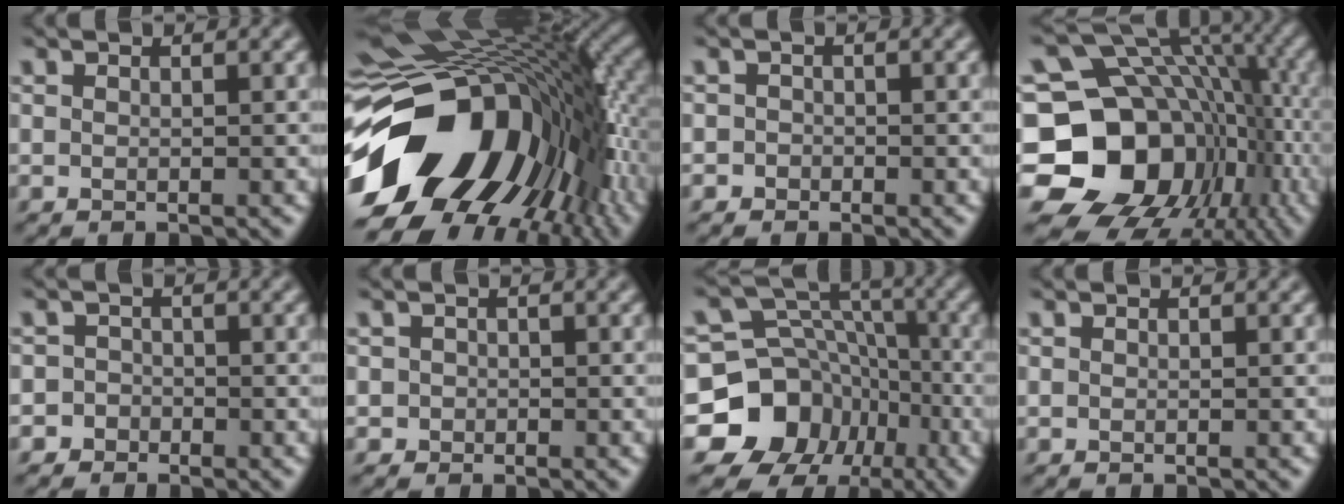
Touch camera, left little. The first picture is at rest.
{"total": 17.8, "force": [-4.7, 11.7, 12.6], "torque": [-0.229, -0.008, -0.092]}
{"total": 1.0, "force": [-0.5, 0.9, -0.1], "torque": [0.015, -0.001, -0.013]}
{"total": 18.0, "force": [-4.4, 14.4, 9.8], "torque": [-0.185, -0.018, -0.066]}
{"total": 2.5, "force": [-1.6, 2.0, -0.2], "torque": [0.039, 0.007, -0.038]}
{"total": 0.9, "force": [-0.3, 0.9, 0.0], "torque": [0.011, -0.002, -0.006]}
{"total": 13.4, "force": [-6.3, 11.2, 3.9], "torque": [-0.087, -0.005, -0.136]}
{"total": 0.0}